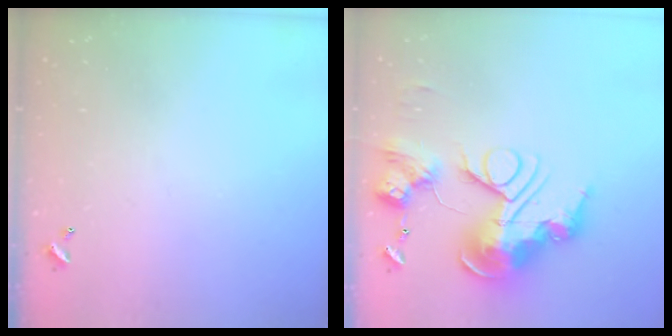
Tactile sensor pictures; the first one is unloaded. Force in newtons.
{"total": 0.9, "press": 0.9, "slide": 0.0}